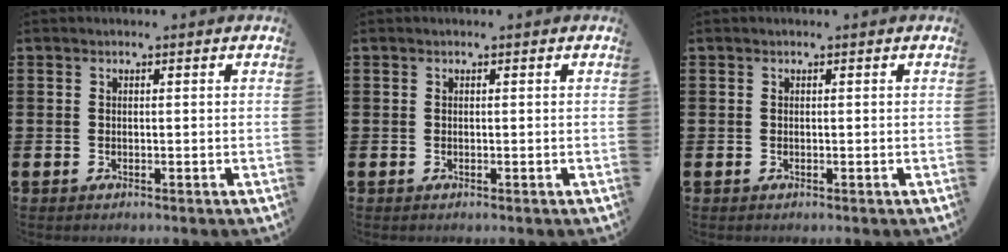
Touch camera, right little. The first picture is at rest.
{"total": 0.0}
{"total": 0.0}